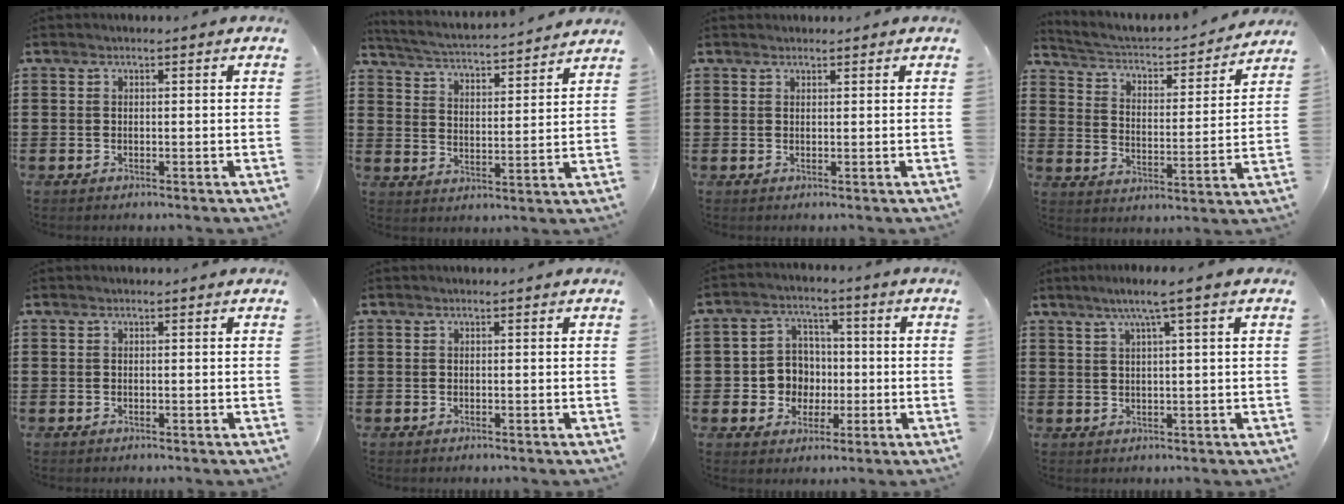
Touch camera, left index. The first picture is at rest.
{"total": 3.4, "force": [3.3, -0.4, 0.6], "torque": [-0.032, -0.032, 0.048]}
{"total": 0.9, "force": [0.9, 0.2, 0.1], "torque": [-0.003, 0.000, 0.018]}
{"total": 2.6, "force": [2.3, 0.8, 1.0], "torque": [-0.037, -0.027, 0.027]}
{"total": 0.0}
{"total": 0.0}
{"total": 6.4, "force": [-0.4, 6.2, 1.7], "torque": [-0.055, 0.019, -0.003]}
{"total": 3.8, "force": [2.0, -0.5, 3.2], "torque": [-0.065, -0.001, 0.031]}